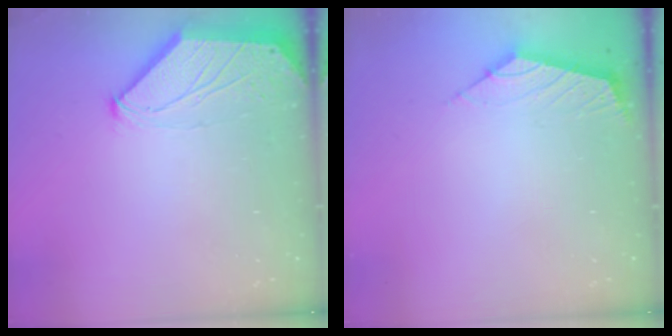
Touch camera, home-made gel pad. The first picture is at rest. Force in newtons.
{"total": 2.5, "press": 2.4, "slide": 0.7}